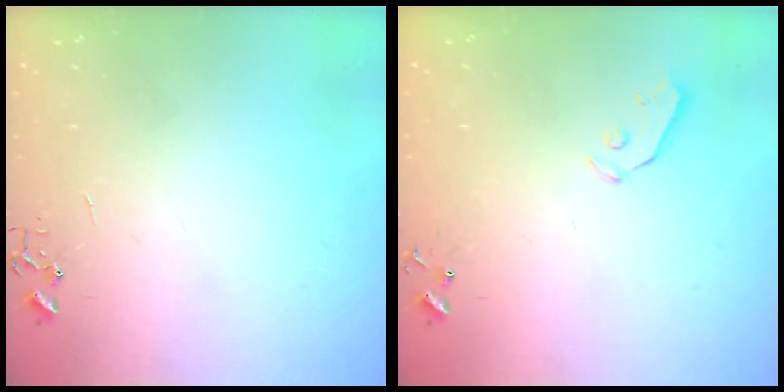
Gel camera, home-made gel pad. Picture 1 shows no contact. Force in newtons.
{"total": 3.3, "press": 3.2, "slide": 0.5}